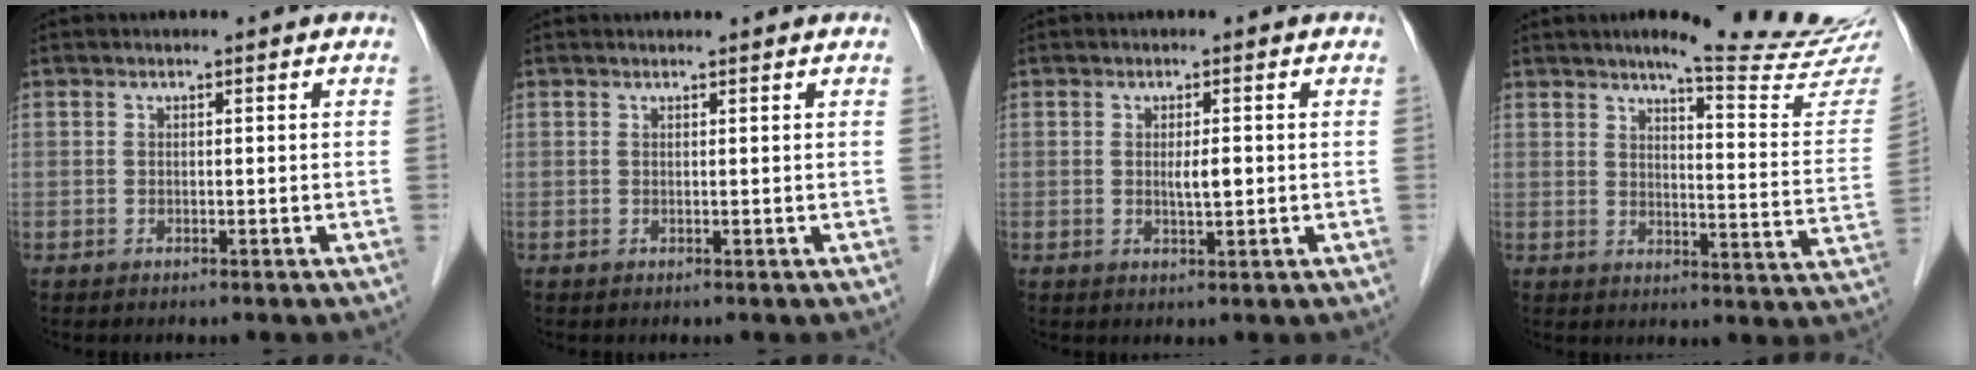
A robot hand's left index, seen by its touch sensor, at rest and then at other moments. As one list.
[{"total": 1.5, "force": [1.5, 0.1, 0.2], "torque": [-0.009, 0.010, 0.020]}, {"total": 2.1, "force": [-0.1, 0.4, 2.0], "torque": [-0.037, -0.004, 0.000]}, {"total": 16.4, "force": [14.7, -0.5, 7.3], "torque": [-0.095, -0.084, 0.171]}]